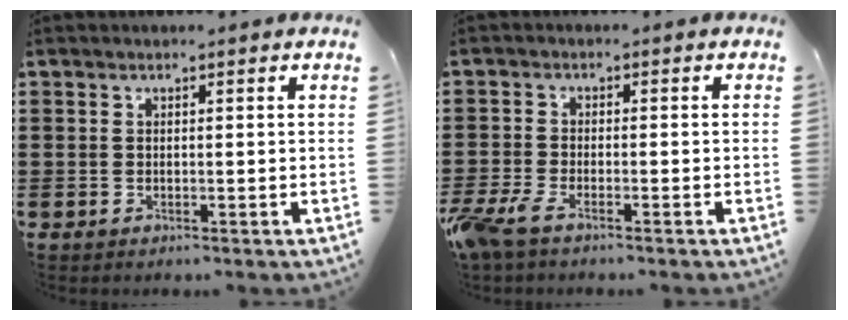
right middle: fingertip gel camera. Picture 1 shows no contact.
{"total": 3.2, "force": [-2.3, 0.5, 2.2], "torque": [-0.073, -0.014, -0.053]}